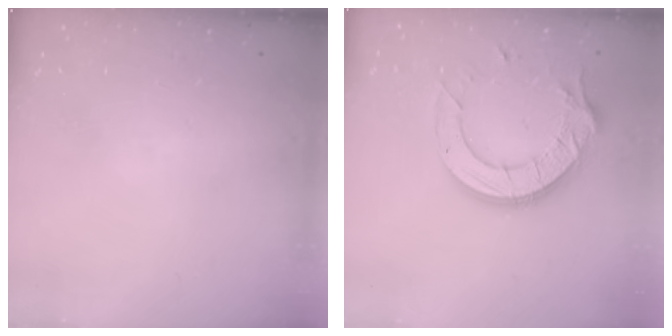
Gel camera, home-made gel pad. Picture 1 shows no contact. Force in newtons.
{"total": 15.2, "press": 15.2, "slide": 1.3}